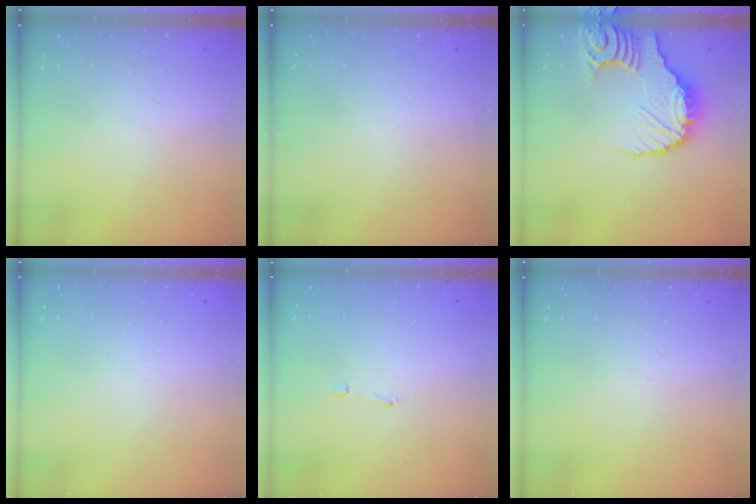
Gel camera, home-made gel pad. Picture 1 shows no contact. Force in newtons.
{"total": 0.0}
{"total": 13.0, "press": 13.0, "slide": 1.5}
{"total": 1.5, "press": 1.5, "slide": 0.1}
{"total": 2.9, "press": 2.9, "slide": 0.2}
{"total": 0.0}